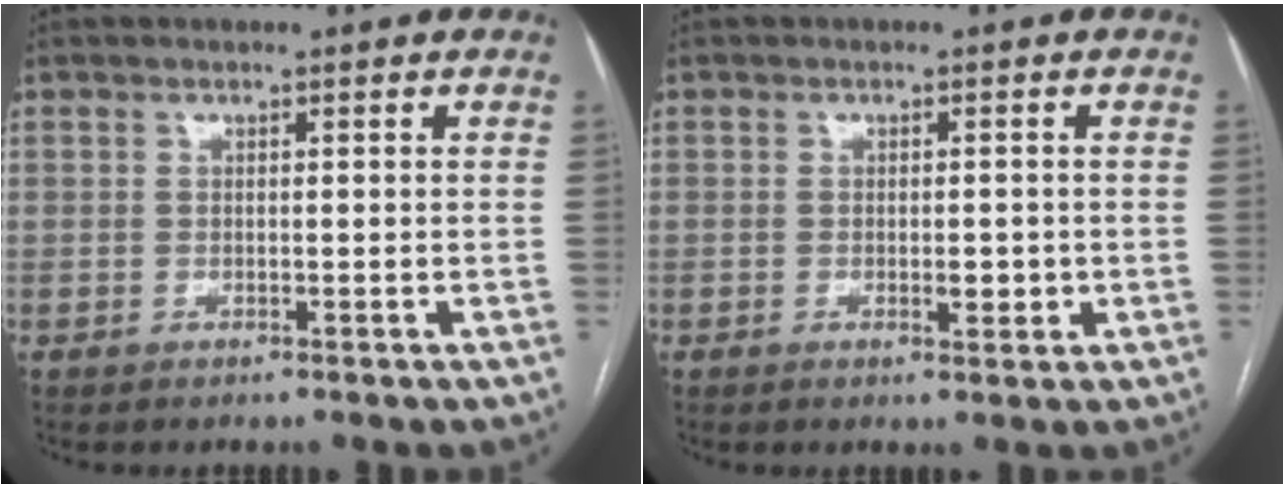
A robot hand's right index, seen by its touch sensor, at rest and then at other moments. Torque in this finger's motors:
{"motor_torque": [0.05, 0.07, 0.05, 0.02]}